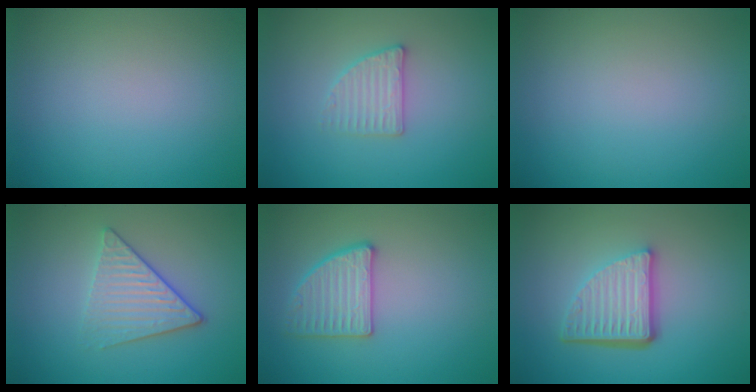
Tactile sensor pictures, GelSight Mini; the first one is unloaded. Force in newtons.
{"total": 2.3, "press": 2.2, "slide": 0.5}
{"total": 0.0}
{"total": 3.7, "press": 3.1, "slide": 2.0}
{"total": 3.0, "press": 3.0, "slide": 0.6}
{"total": 5.7, "press": 3.8, "slide": 4.2}